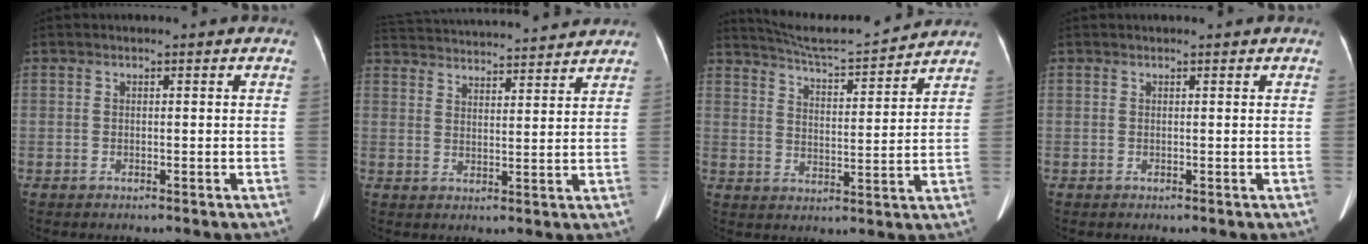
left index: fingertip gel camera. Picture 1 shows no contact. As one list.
[{"total": 20.5, "force": [19.2, 2.7, 6.7], "torque": [-0.136, 0.031, 0.275]}, {"total": 12.5, "force": [12.1, 0.0, 3.2], "torque": [-0.067, 0.005, 0.180]}, {"total": 1.8, "force": [1.7, 0.1, 0.6], "torque": [-0.010, 0.018, 0.022]}]